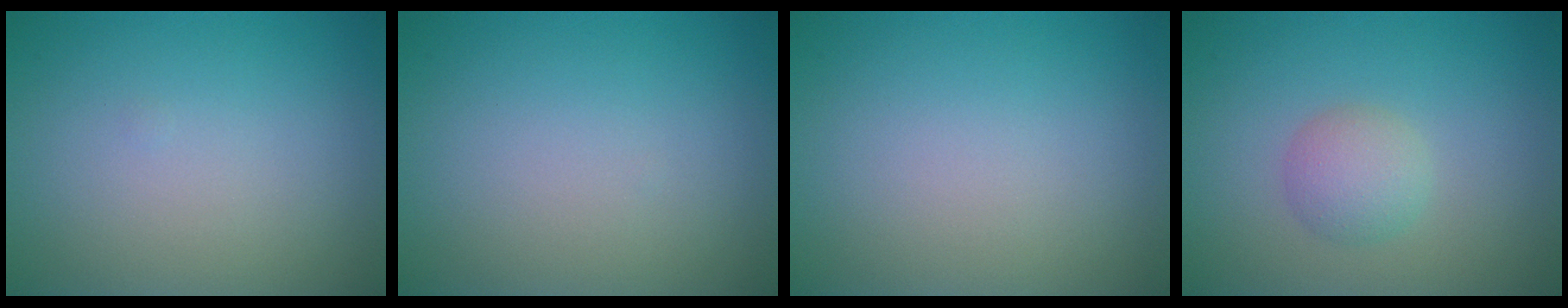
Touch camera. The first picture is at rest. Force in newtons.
{"total": 0.0}
{"total": 0.0}
{"total": 2.3, "press": 2.3, "slide": 0.1}